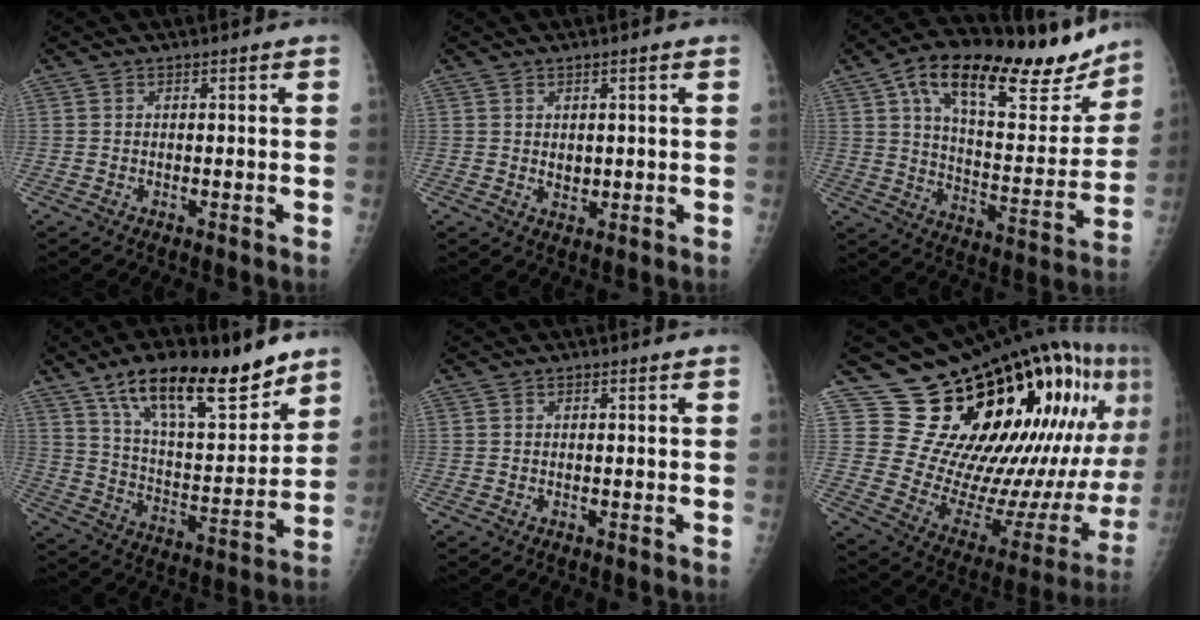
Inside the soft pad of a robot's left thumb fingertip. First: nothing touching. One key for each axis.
{"total": 2.4, "fx": 0.5, "fy": 1.6, "fz": 1.8, "tx": -0.015, "ty": -0.006, "tz": 0.012}
{"total": 27.3, "fx": 16.9, "fy": 10.6, "fz": 18.7, "tx": -0.232, "ty": -0.031, "tz": 0.260}
{"total": 21.6, "fx": 14.6, "fy": 7.7, "fz": 13.8, "tx": -0.181, "ty": -0.065, "tz": 0.247}
{"total": 0.0}
{"total": 31.3, "fx": 17.7, "fy": 14.1, "fz": 21.6, "tx": -0.266, "ty": -0.080, "tz": 0.278}